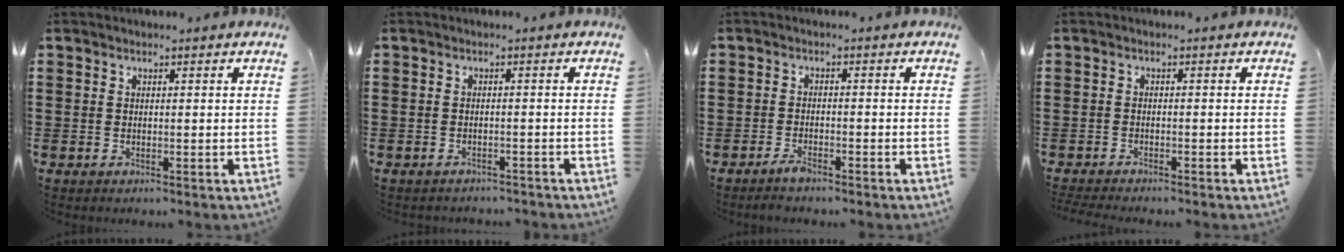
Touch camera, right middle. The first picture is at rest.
{"total": 1.2, "force": [-1.2, 0.3, -0.1], "torque": [-0.003, 0.003, -0.028]}
{"total": 2.1, "force": [-1.8, 0.4, 1.0], "torque": [-0.025, 0.000, -0.038]}
{"total": 1.6, "force": [-1.6, 0.1, 0.1], "torque": [-0.006, 0.001, -0.034]}